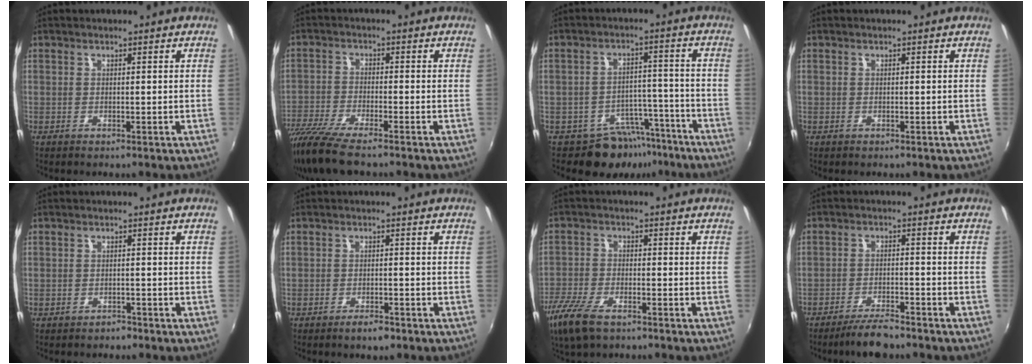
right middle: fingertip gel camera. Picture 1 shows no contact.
{"total": 11.4, "force": [-9.2, 1.7, 6.4], "torque": [-0.152, -0.041, -0.174]}
{"total": 8.8, "force": [-6.7, 5.3, 1.9], "torque": [-0.027, 0.029, -0.080]}
{"total": 0.0}
{"total": 1.5, "force": [-1.3, 0.8, 0.0], "torque": [-0.005, 0.004, -0.018]}
{"total": 2.6, "force": [-2.1, 0.8, 1.4], "torque": [-0.034, -0.001, -0.034]}
{"total": 10.3, "force": [-7.1, 3.9, 6.4], "torque": [-0.161, -0.027, -0.141]}
{"total": 5.7, "force": [-5.0, 1.0, 2.6], "torque": [-0.064, -0.002, -0.087]}